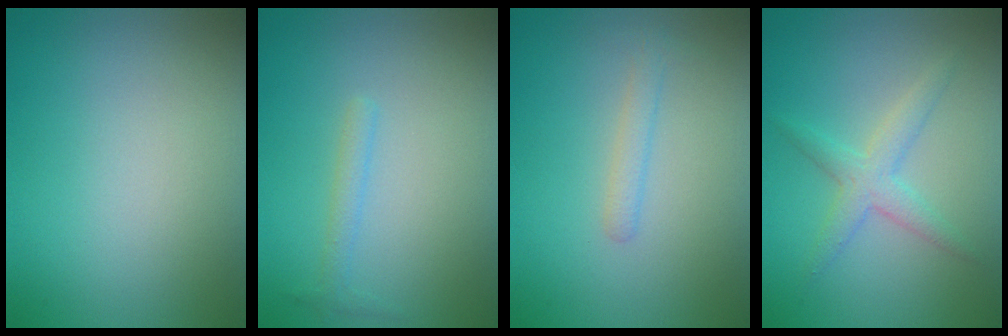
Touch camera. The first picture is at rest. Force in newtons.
{"total": 1.2, "press": 1.2, "slide": 0.0}
{"total": 1.4, "press": 1.4, "slide": 0.1}
{"total": 2.5, "press": 2.5, "slide": 0.1}